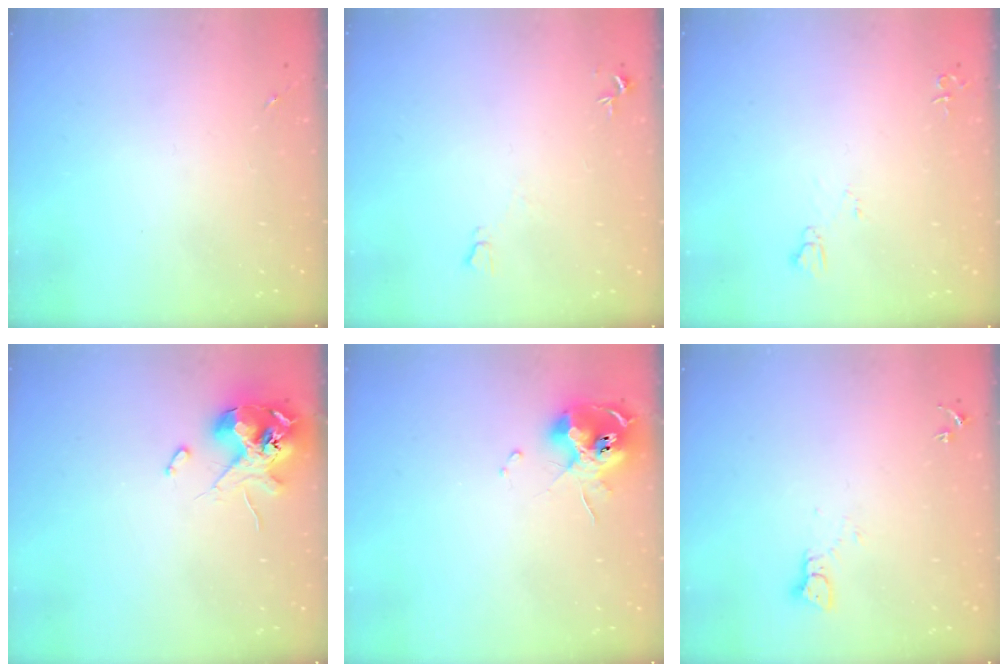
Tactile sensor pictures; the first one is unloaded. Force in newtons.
{"total": 4.9, "press": 4.9, "slide": 0.6}
{"total": 4.9, "press": 4.9, "slide": 0.6}
{"total": 12.4, "press": 12.3, "slide": 1.8}
{"total": 11.5, "press": 11.4, "slide": 1.8}
{"total": 3.2, "press": 3.2, "slide": 0.4}